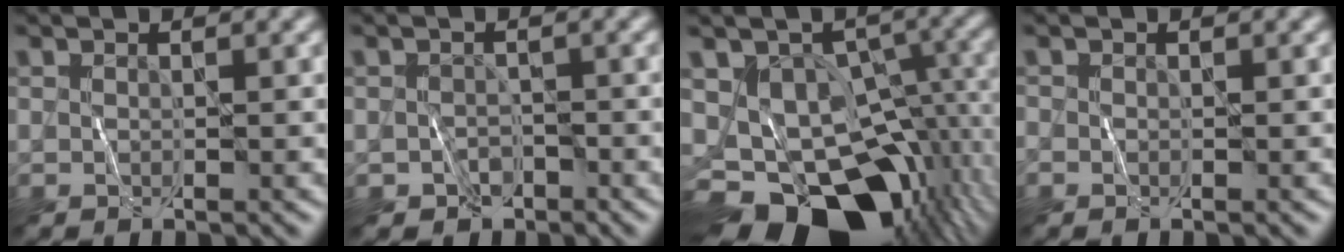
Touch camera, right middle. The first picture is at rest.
{"total": 2.1, "force": [-1.4, 1.5, 0.5], "torque": [-0.008, -0.004, -0.026]}
{"total": 15.6, "force": [-7.2, 10.4, 9.0], "torque": [-0.132, -0.015, -0.088]}
{"total": 1.2, "force": [-0.4, 1.0, 0.4], "torque": [-0.005, -0.002, -0.007]}